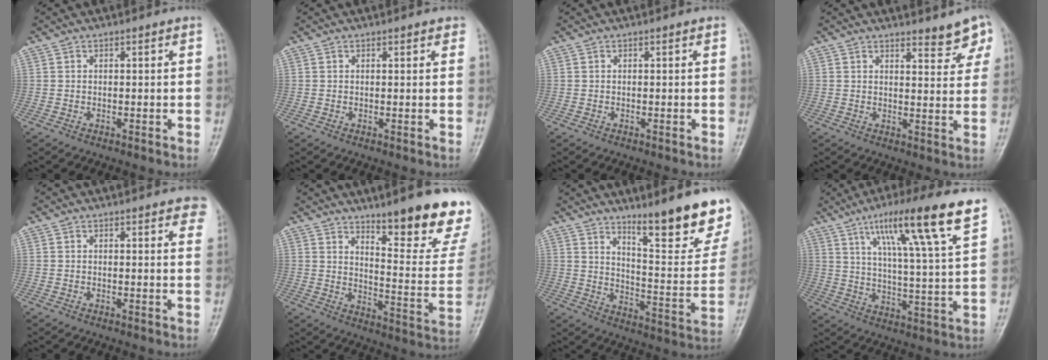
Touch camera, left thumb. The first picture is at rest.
{"total": 1.6, "force": [1.2, 0.6, 0.9], "torque": [-0.003, 0.000, 0.010]}
{"total": 0.0}
{"total": 5.1, "force": [4.3, 1.7, 2.1], "torque": [-0.004, -0.034, 0.046]}
{"total": 5.8, "force": [4.0, 1.9, 3.8], "torque": [-0.021, -0.007, 0.036]}
{"total": 18.7, "force": [12.9, 3.7, 13.0], "torque": [-0.138, -0.104, 0.184]}
{"total": 19.9, "force": [13.5, 3.8, 14.0], "torque": [-0.160, -0.096, 0.201]}
{"total": 17.6, "force": [10.5, 1.4, 14.0], "torque": [-0.213, -0.040, 0.165]}